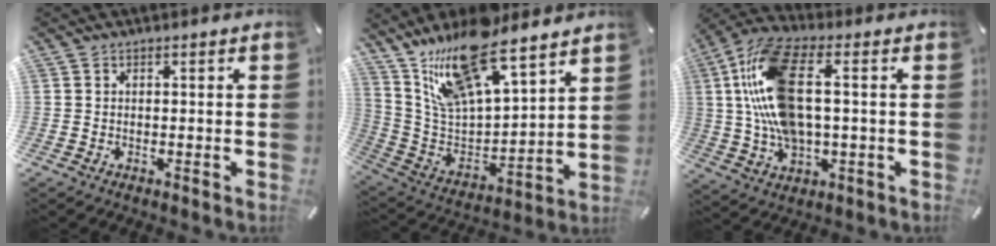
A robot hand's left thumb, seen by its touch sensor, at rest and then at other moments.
{"total": 18.5, "force": [14.7, 6.1, 9.4], "torque": [-0.185, -0.097, 0.260]}
{"total": 16.9, "force": [2.2, 8.5, 14.4], "torque": [-0.317, -0.002, 0.037]}